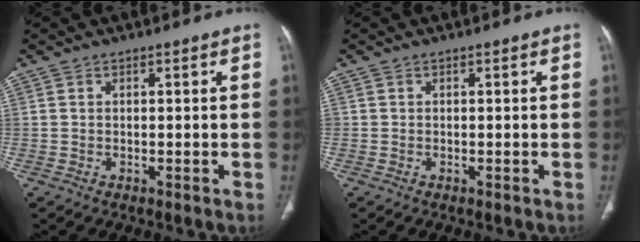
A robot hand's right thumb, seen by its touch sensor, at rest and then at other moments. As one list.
[{"total": 0.0}]